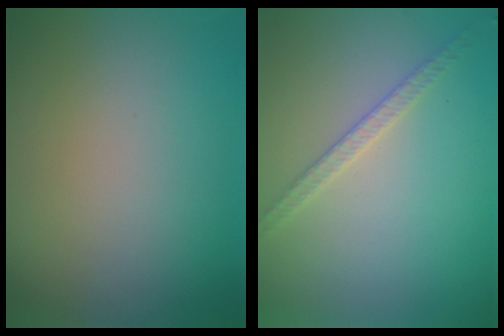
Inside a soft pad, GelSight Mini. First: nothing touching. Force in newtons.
{"total": 1.9, "press": 1.9, "slide": 0.4}